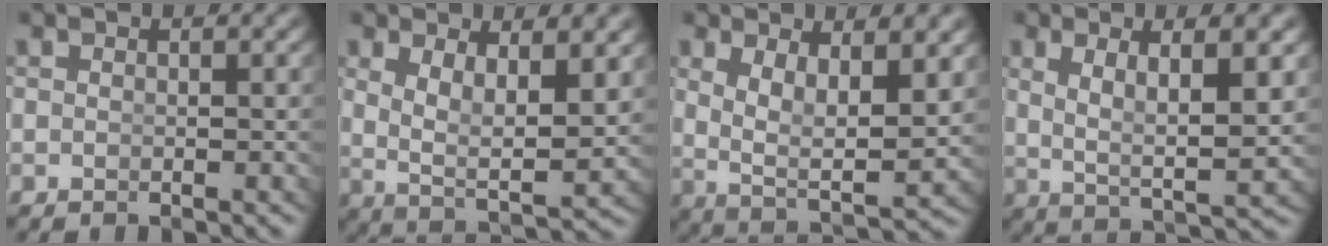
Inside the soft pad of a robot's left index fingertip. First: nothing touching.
{"total": 5.6, "force": [1.0, 2.6, 4.9], "torque": [-0.095, -0.029, 0.030]}
{"total": 6.2, "force": [0.9, 3.1, 5.3], "torque": [-0.106, -0.031, 0.028]}
{"total": 5.6, "force": [1.5, 1.4, 5.2], "torque": [-0.088, -0.012, 0.037]}